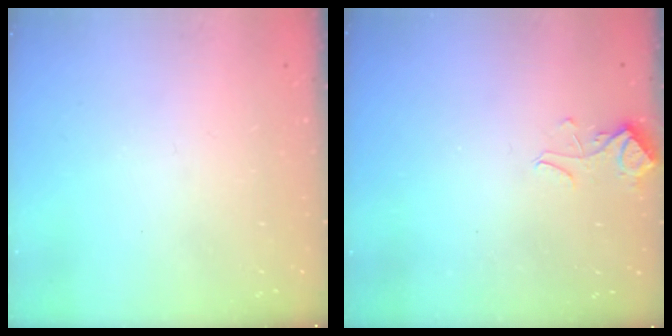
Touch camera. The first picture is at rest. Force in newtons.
{"total": 2.5, "press": 2.5, "slide": 0.4}